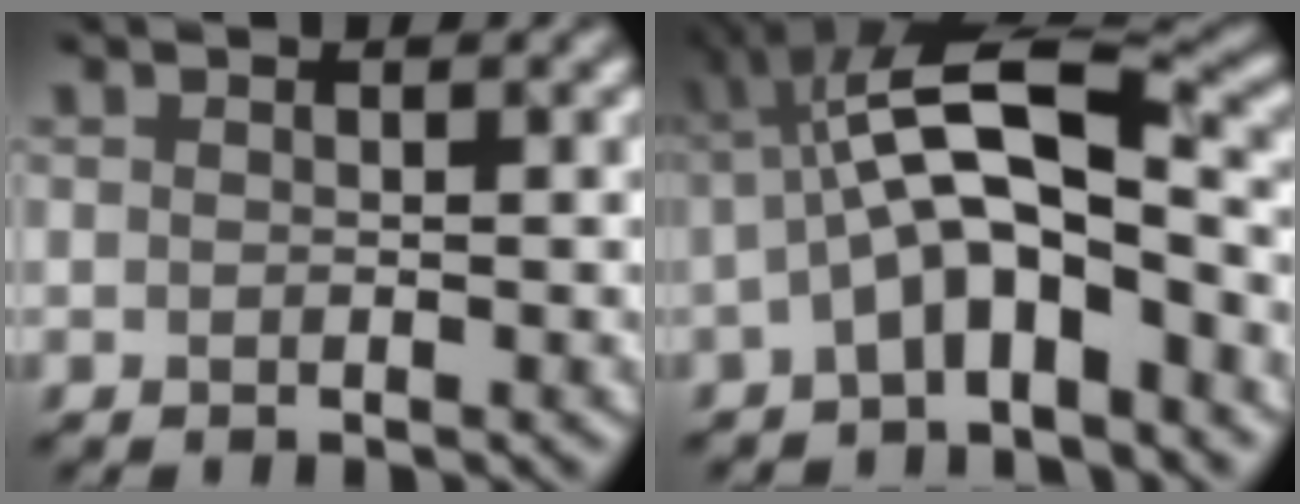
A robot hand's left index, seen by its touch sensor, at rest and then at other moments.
{"total": 7.8, "force": [-1.9, 2.6, 7.1], "torque": [-0.121, 0.021, -0.044]}